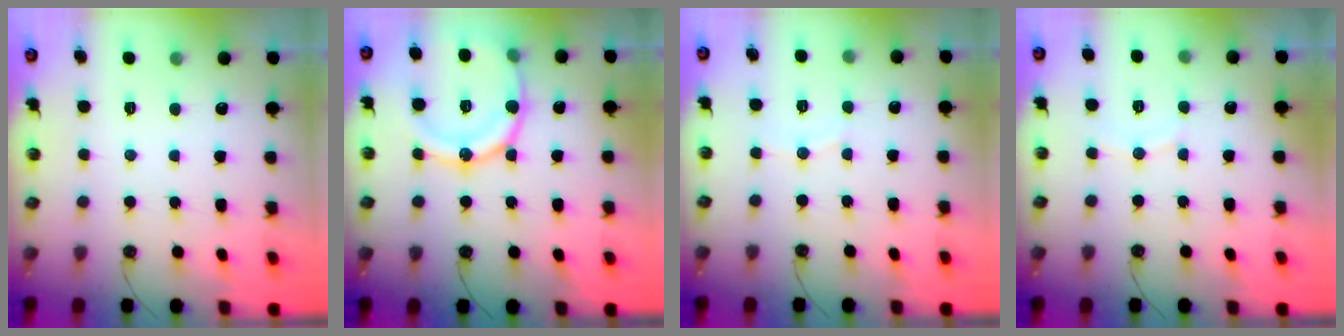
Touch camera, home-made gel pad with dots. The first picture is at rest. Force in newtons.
{"total": 18.2, "press": 17.9, "slide": 3.3}
{"total": 5.1, "press": 5.1, "slide": 0.5}
{"total": 4.3, "press": 4.2, "slide": 0.6}